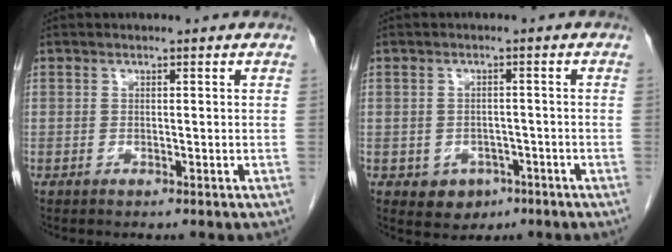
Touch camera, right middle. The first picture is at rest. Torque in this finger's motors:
{"motor_torque": [0.45, -0.20, 0.01, 0.00]}